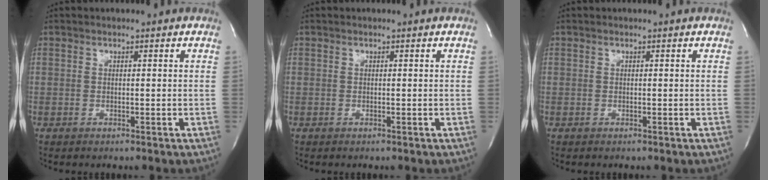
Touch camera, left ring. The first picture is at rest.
{"total": 0.0}
{"total": 0.0}